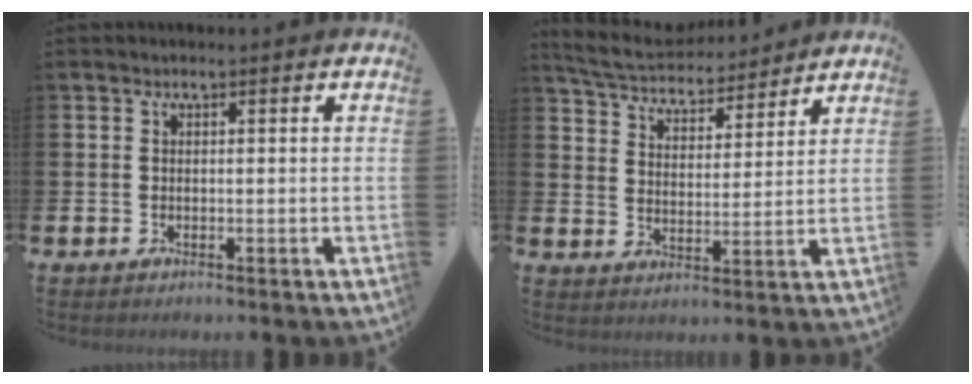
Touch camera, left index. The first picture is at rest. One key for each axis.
{"total": 6.3, "fx": 6.1, "fy": 1.2, "fz": 1.0, "tx": -0.053, "ty": -0.035, "tz": 0.109}